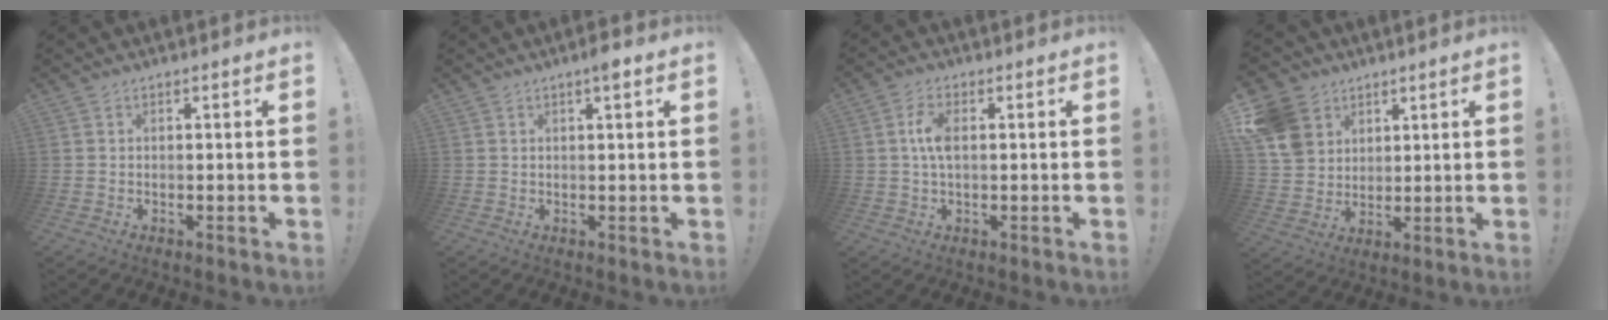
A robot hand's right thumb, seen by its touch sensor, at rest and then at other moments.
{"total": 2.7, "force": [1.4, 0.0, 2.4], "torque": [-0.031, -0.003, 0.017]}
{"total": 5.8, "force": [0.6, 2.7, 5.1], "torque": [-0.097, 0.005, 0.008]}
{"total": 11.8, "force": [6.0, 9.3, 4.0], "torque": [-0.076, -0.030, 0.124]}